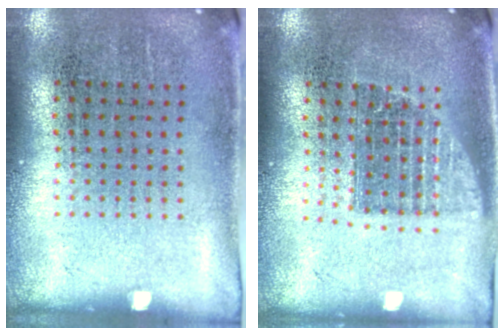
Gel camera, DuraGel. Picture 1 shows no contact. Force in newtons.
{"total": 1.3, "press": 1.1, "slide": 0.7}